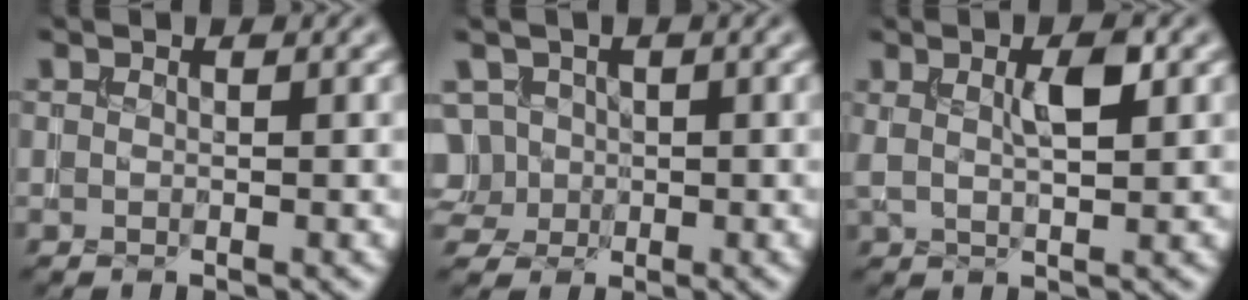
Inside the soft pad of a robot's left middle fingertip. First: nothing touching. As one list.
[{"total": 4.2, "force": [0.1, 3.9, 1.7], "torque": [-0.032, 0.030, -0.006]}, {"total": 3.0, "force": [1.1, 0.7, 2.7], "torque": [-0.049, 0.003, 0.018]}]